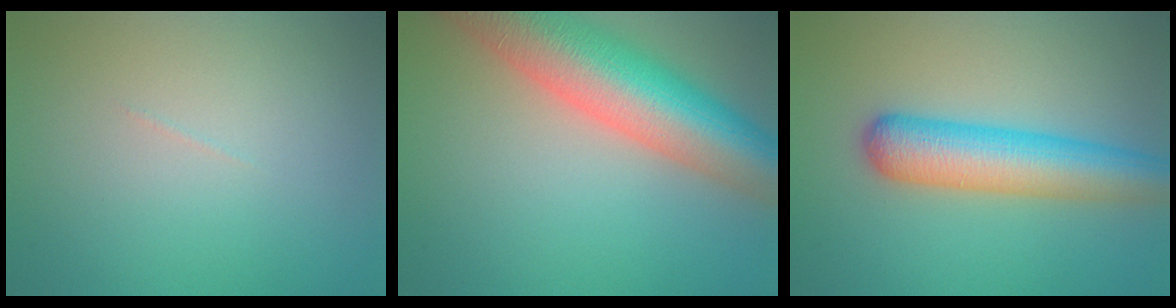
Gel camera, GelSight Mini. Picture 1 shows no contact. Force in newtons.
{"total": 12.0, "press": 12.0, "slide": 0.6}
{"total": 6.5, "press": 6.5, "slide": 0.3}